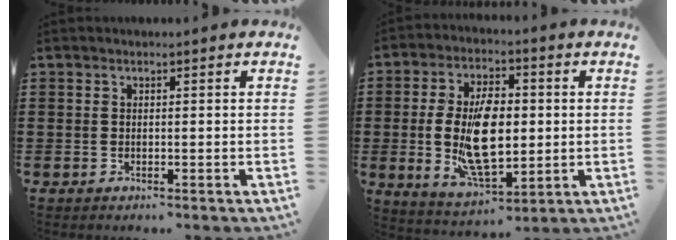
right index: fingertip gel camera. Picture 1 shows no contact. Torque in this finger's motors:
{"motor_torque": [2.14, 0.00, 1.05, 0.21]}